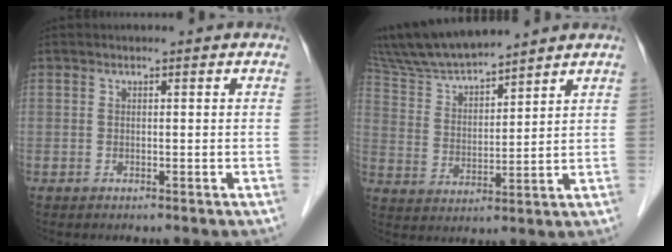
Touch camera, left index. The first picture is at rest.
{"total": 11.4, "force": [10.6, 0.6, 4.1], "torque": [-0.089, 0.020, 0.210]}